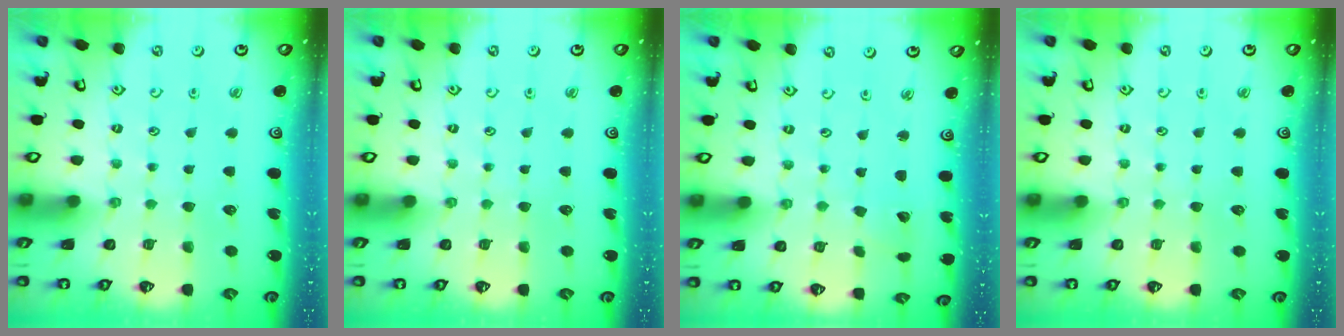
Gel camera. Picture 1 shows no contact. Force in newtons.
{"total": 0.0}
{"total": 1.2, "press": 1.2, "slide": 0.0}
{"total": 0.0}